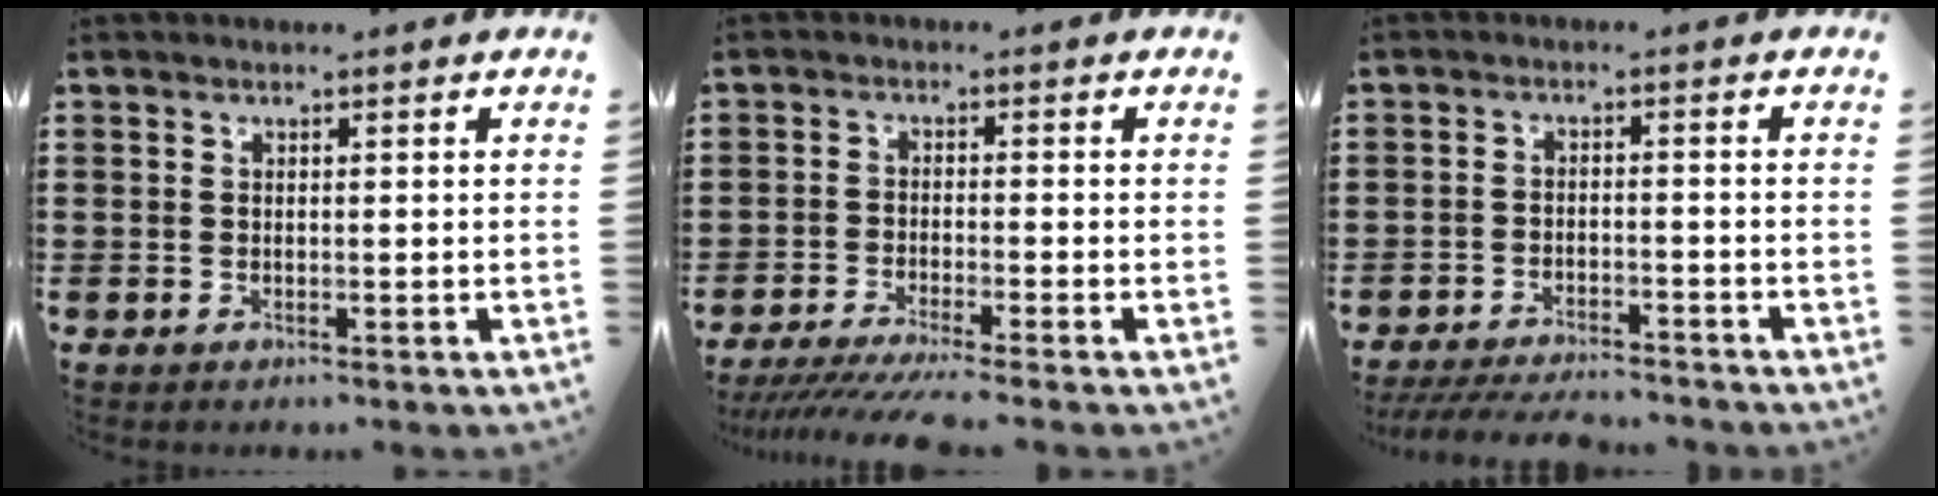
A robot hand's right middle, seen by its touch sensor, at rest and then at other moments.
{"total": 4.0, "force": [-3.5, -0.4, 2.0], "torque": [-0.047, -0.017, -0.071]}
{"total": 4.2, "force": [-4.1, 0.3, 1.1], "torque": [-0.026, -0.005, -0.082]}